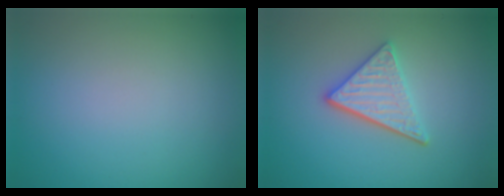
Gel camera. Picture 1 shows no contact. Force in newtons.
{"total": 3.6, "press": 3.0, "slide": 2.0}